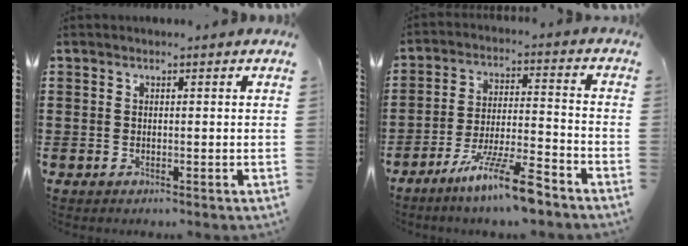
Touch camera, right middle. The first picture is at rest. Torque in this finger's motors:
{"motor_torque": [1.50, -0.64, 0.74, 0.21]}